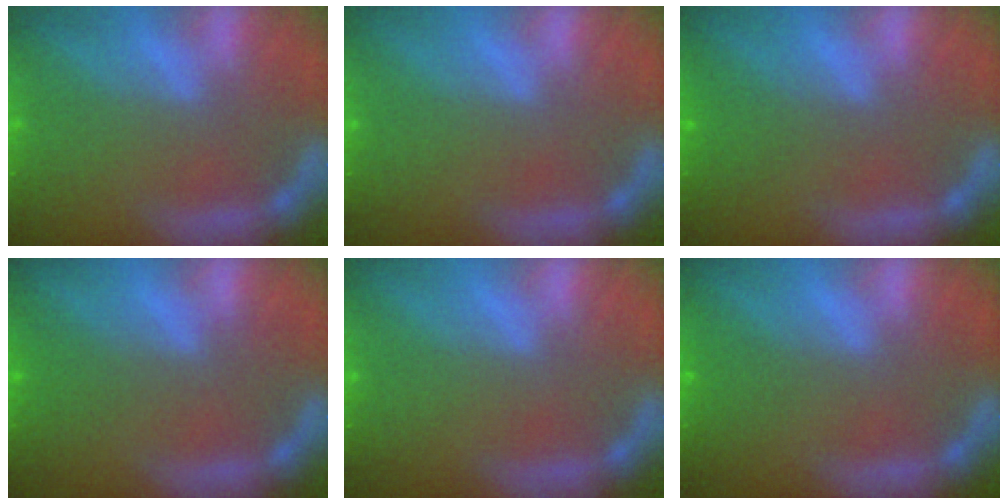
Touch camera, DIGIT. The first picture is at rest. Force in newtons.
{"total": 0.0}
{"total": 1.5}
{"total": 1.0}
{"total": 0.0}
{"total": 1.0}